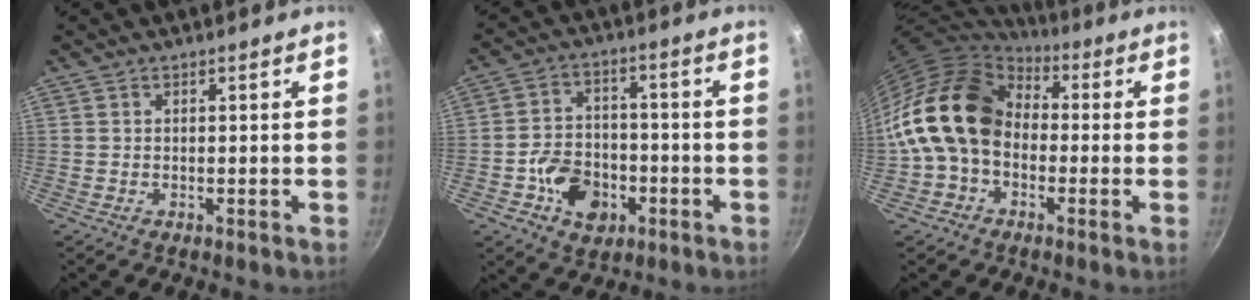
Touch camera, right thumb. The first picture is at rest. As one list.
[{"total": 10.9, "force": [-4.0, 8.1, 6.2], "torque": [-0.075, 0.032, -0.066]}, {"total": 17.1, "force": [-0.4, 13.0, 11.1], "torque": [-0.179, 0.043, -0.023]}]